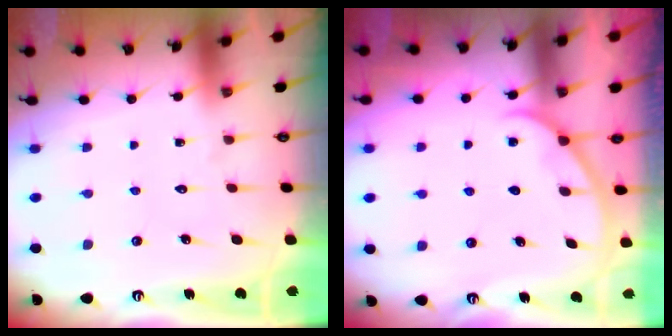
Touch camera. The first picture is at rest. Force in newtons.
{"total": 1.9, "press": 1.9, "slide": 0.2}